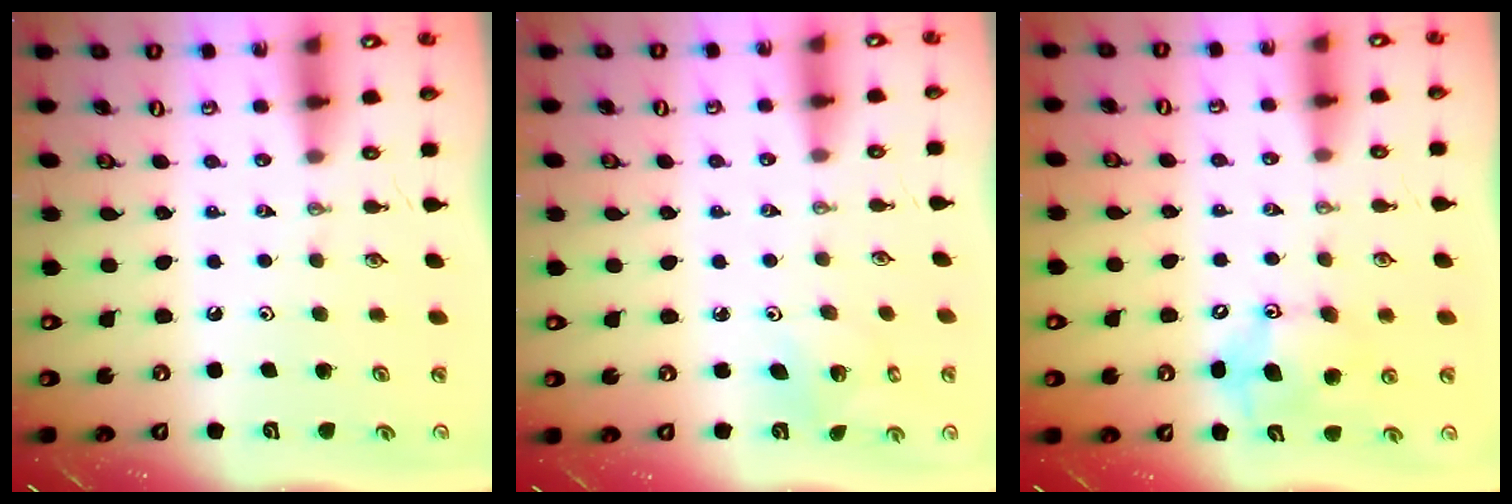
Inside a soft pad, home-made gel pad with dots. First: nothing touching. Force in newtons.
{"total": 3.9, "press": 3.9, "slide": 0.2}
{"total": 11.5, "press": 11.2, "slide": 2.6}